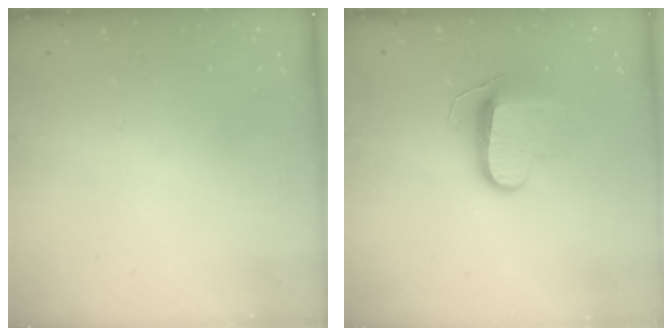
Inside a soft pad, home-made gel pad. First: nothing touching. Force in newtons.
{"total": 9.4, "press": 9.4, "slide": 0.5}